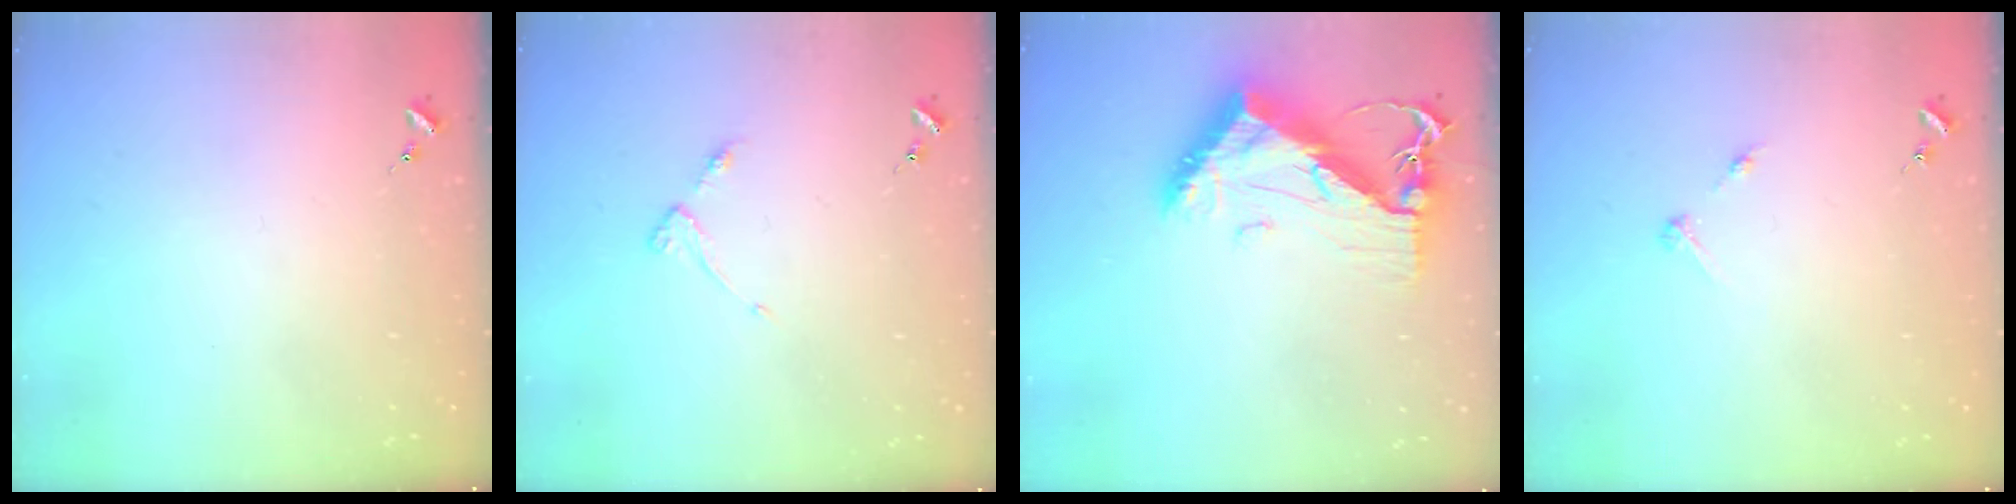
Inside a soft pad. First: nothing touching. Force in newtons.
{"total": 4.0, "press": 3.9, "slide": 0.5}
{"total": 12.5, "press": 12.4, "slide": 1.1}
{"total": 2.8, "press": 2.8, "slide": 0.3}